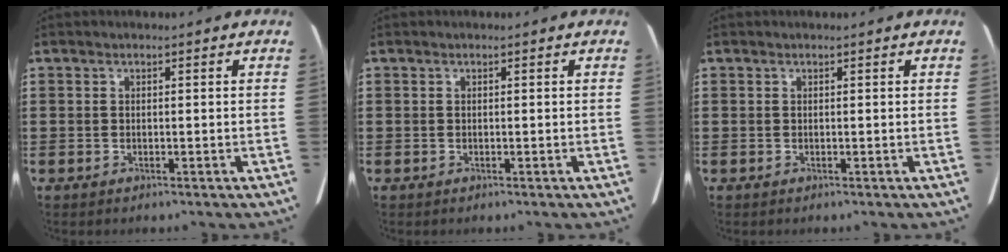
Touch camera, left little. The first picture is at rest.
{"total": 0.0}
{"total": 0.0}